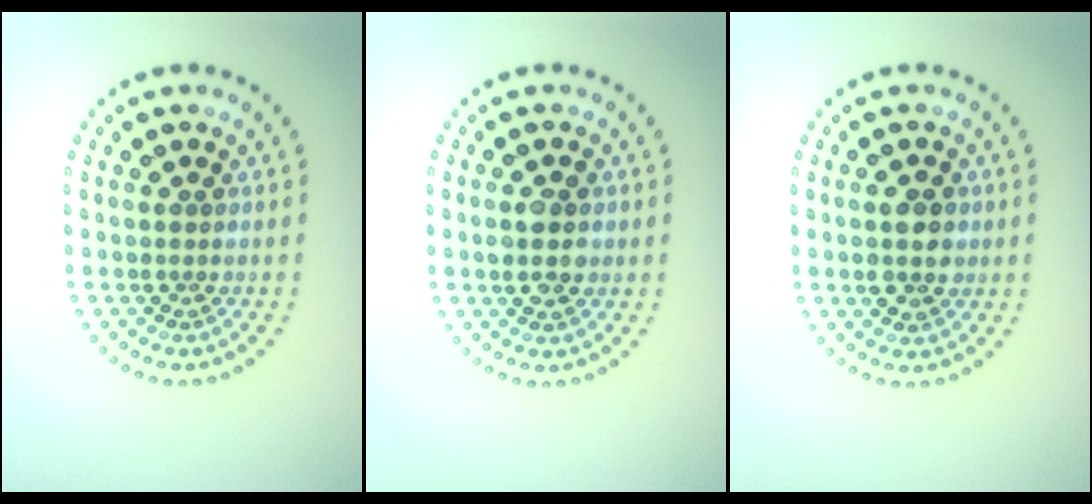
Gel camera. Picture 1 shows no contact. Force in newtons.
{"total": 2.3, "press": 2.3, "slide": 0.2}
{"total": 2.7, "press": 2.7, "slide": 0.3}